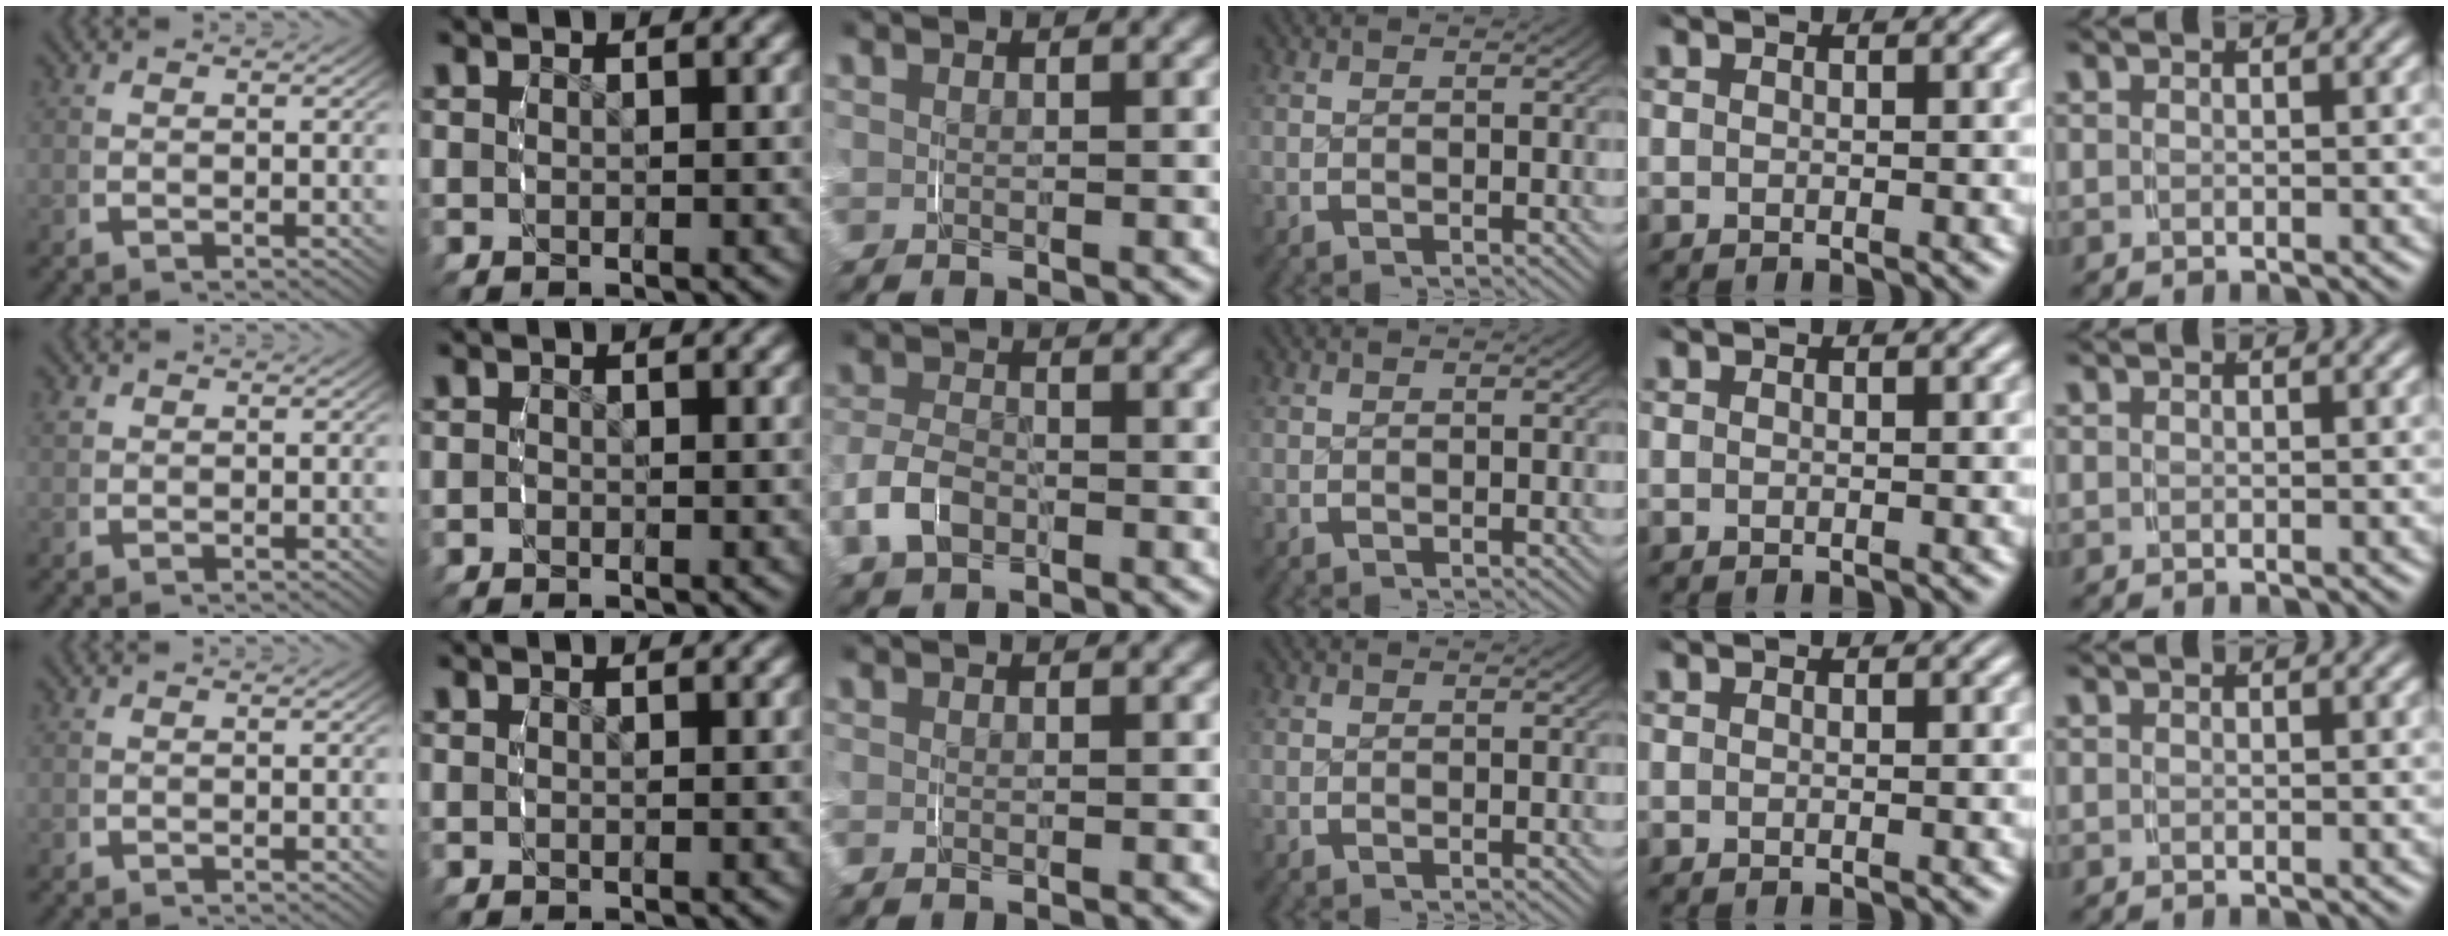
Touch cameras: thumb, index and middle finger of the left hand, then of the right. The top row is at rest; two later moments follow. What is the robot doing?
{"motion": "grasp_and_lifting", "object": "paper towel"}